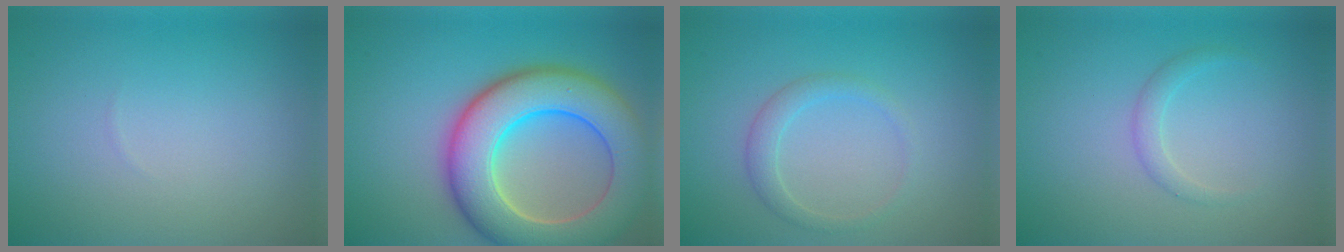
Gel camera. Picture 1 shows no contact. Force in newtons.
{"total": 10.8, "press": 10.8, "slide": 0.7}
{"total": 1.8, "press": 1.8, "slide": 0.0}
{"total": 1.2, "press": 1.2, "slide": 0.0}